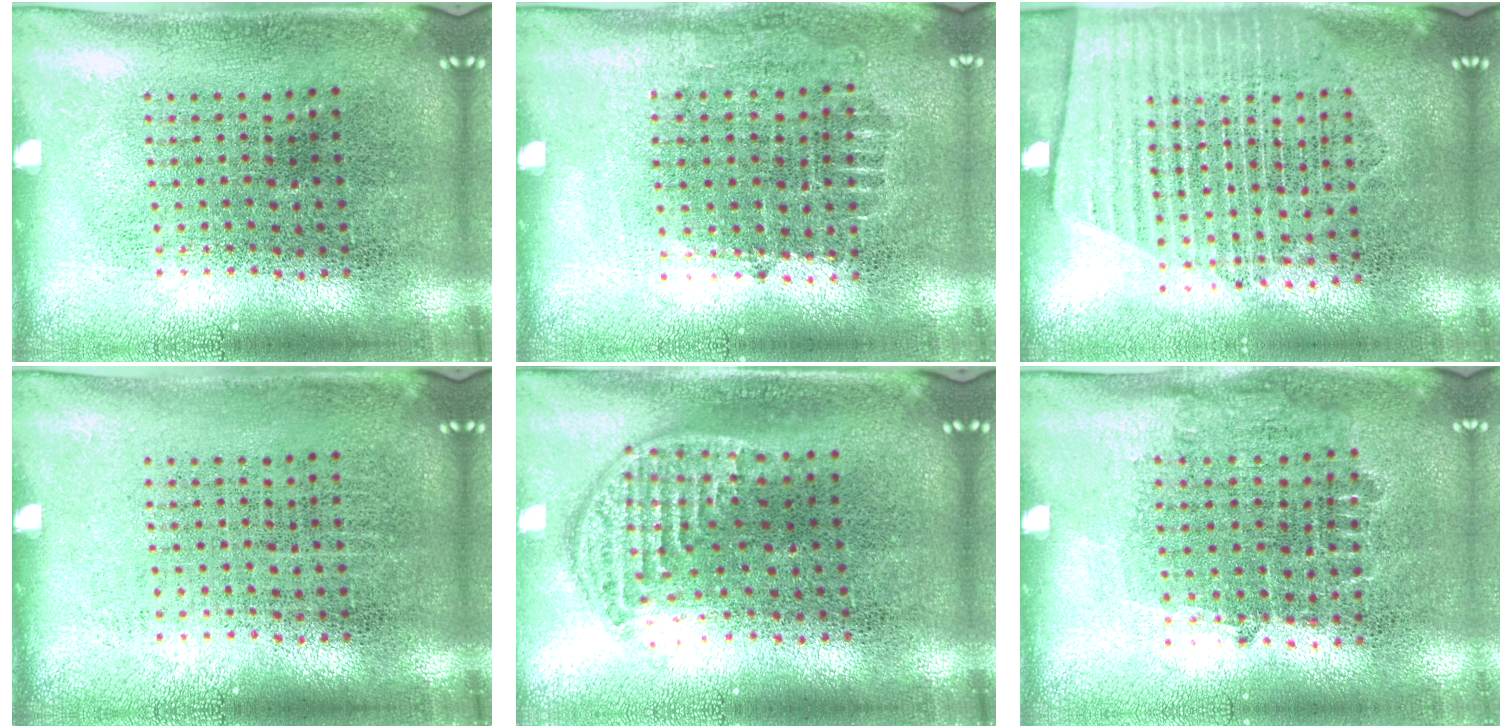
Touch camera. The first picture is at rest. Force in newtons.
{"total": 0.7, "press": 0.7, "slide": 0.3}
{"total": 1.7, "press": 1.5, "slide": 0.7}
{"total": 0.0}
{"total": 1.3, "press": 1.1, "slide": 0.6}
{"total": 0.7, "press": 0.7, "slide": 0.3}